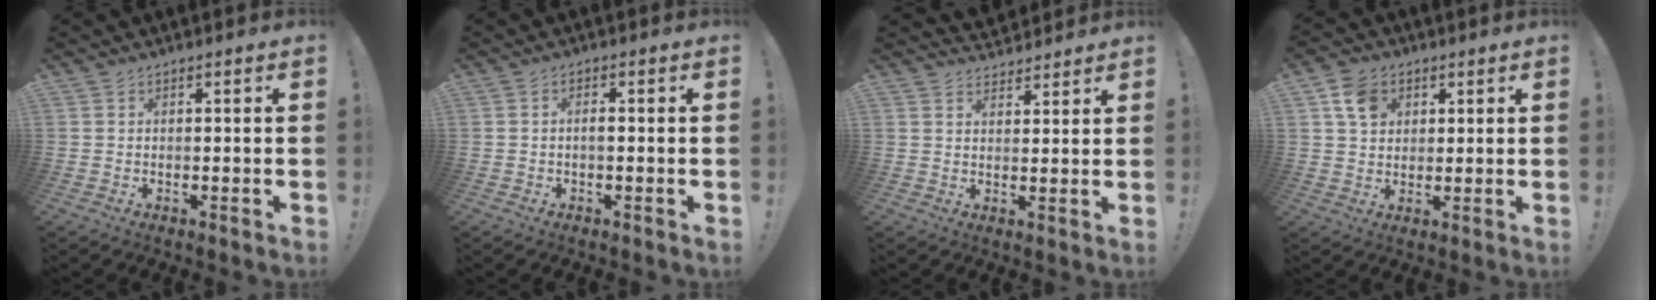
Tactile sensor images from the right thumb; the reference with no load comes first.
{"total": 1.7, "force": [-0.5, 0.4, 1.5], "torque": [-0.029, 0.004, -0.009]}
{"total": 4.0, "force": [3.7, 1.7, 0.1], "torque": [0.011, -0.030, 0.067]}
{"total": 8.1, "force": [3.8, 6.3, 3.5], "torque": [-0.048, -0.011, 0.073]}